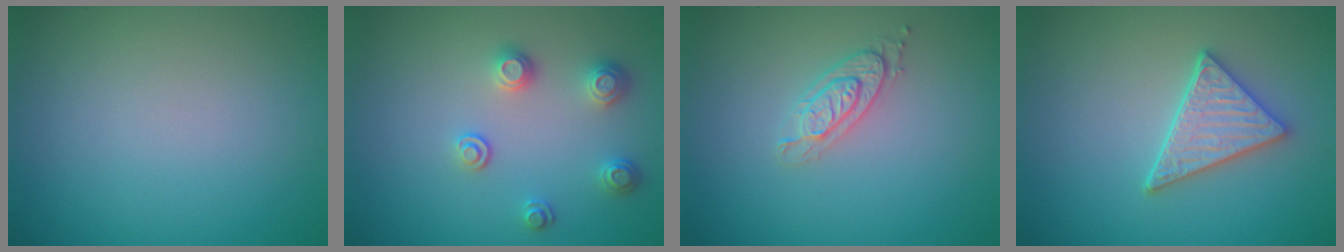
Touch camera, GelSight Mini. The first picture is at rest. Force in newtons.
{"total": 2.3, "press": 2.3, "slide": 0.6}
{"total": 2.0, "press": 1.9, "slide": 0.4}
{"total": 3.7, "press": 3.3, "slide": 1.7}